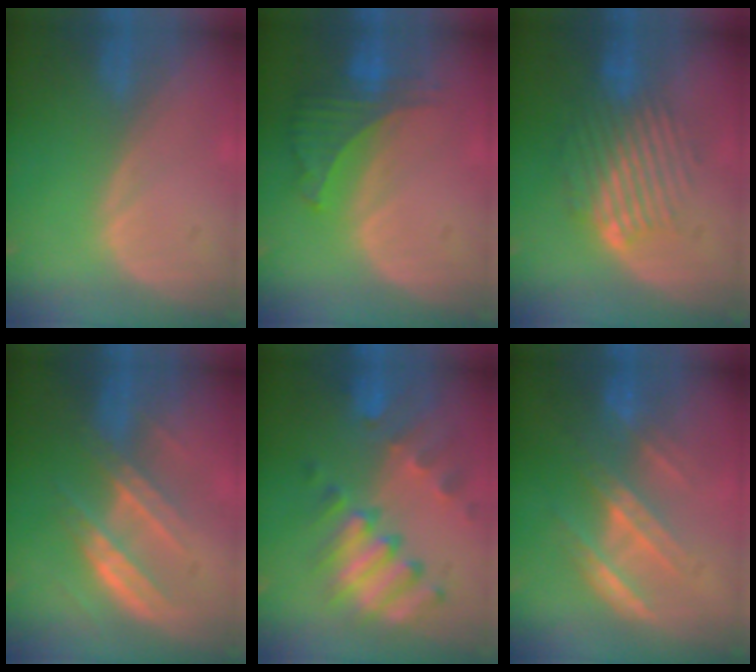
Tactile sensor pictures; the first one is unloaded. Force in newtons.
{"total": 6.3, "press": 5.9, "slide": 2.3}
{"total": 9.2, "press": 8.0, "slide": 4.7}
{"total": 7.2, "press": 6.8, "slide": 2.2}
{"total": 10.1, "press": 8.8, "slide": 4.8}
{"total": 7.3, "press": 6.7, "slide": 2.9}